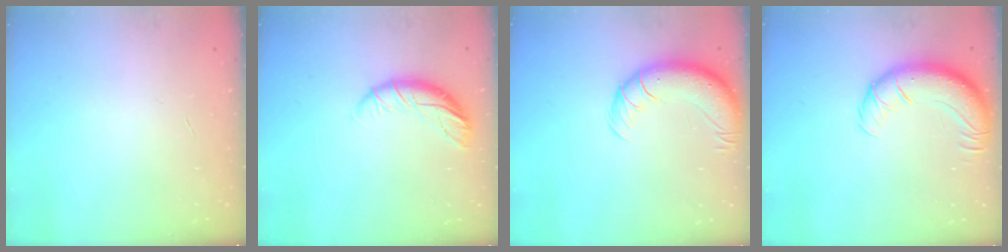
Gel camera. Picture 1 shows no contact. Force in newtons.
{"total": 9.8, "press": 9.6, "slide": 1.7}
{"total": 10.0, "press": 9.7, "slide": 2.5}
{"total": 13.4, "press": 13.0, "slide": 3.2}